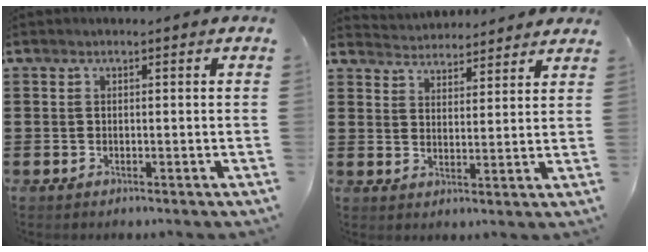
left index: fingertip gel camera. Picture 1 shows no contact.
{"total": 3.7, "force": [3.7, 0.3, -0.5], "torque": [-0.005, -0.018, 0.067]}